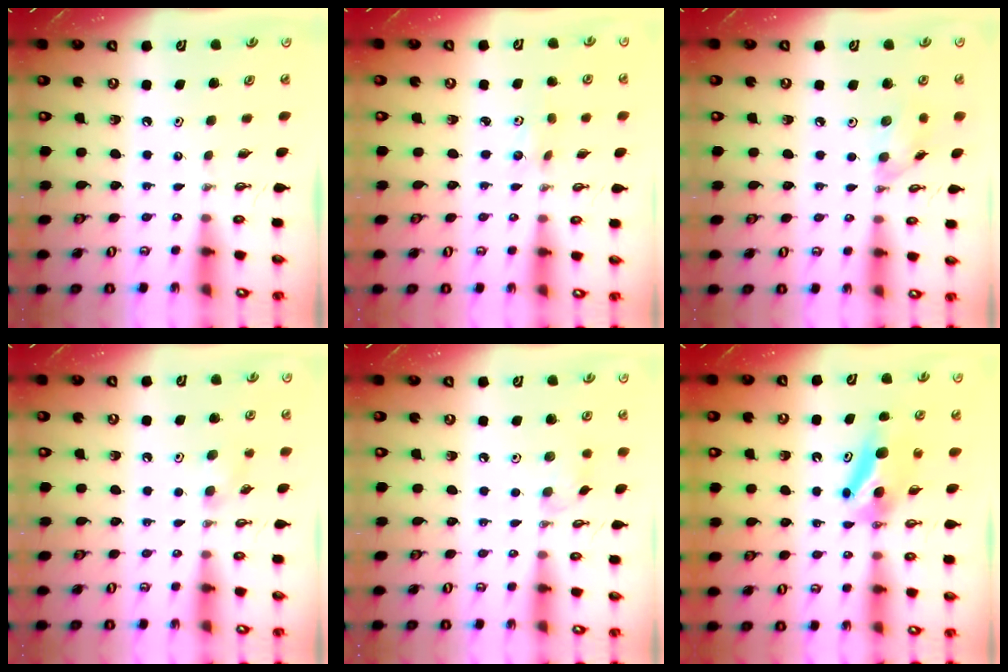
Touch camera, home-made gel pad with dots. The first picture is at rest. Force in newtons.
{"total": 4.8, "press": 4.2, "slide": 2.5}
{"total": 8.5, "press": 8.4, "slide": 0.4}
{"total": 6.7, "press": 6.0, "slide": 2.8}
{"total": 6.6, "press": 6.6, "slide": 0.9}
{"total": 7.6, "press": 7.0, "slide": 2.9}